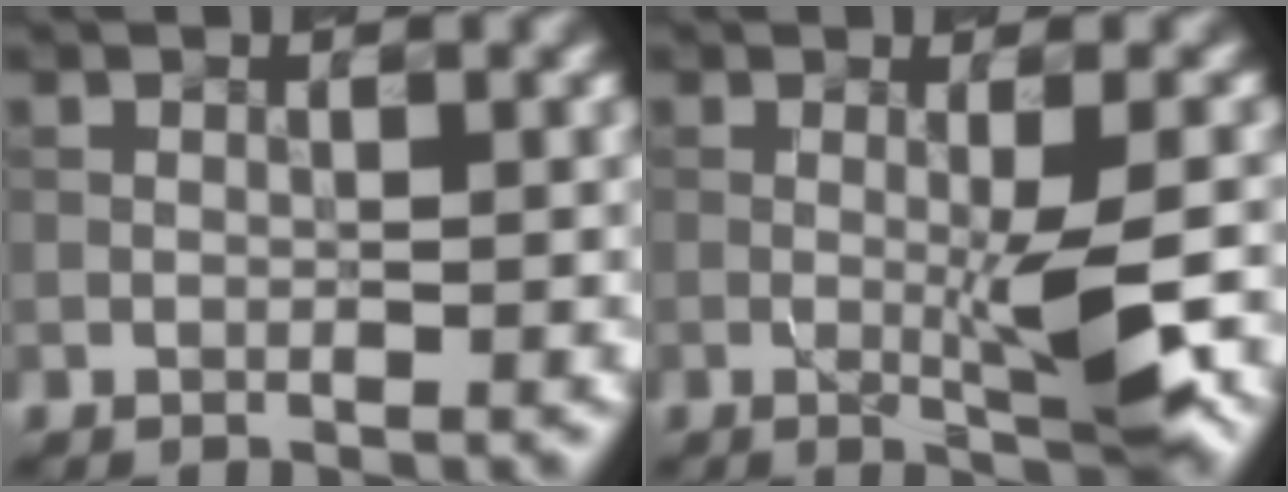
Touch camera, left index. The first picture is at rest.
{"total": 4.7, "force": [-0.7, 0.8, 4.6], "torque": [-0.072, -0.007, -0.001]}